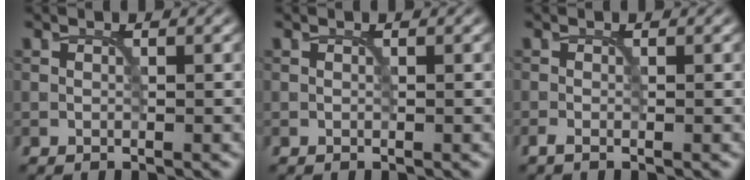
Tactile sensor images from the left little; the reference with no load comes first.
{"total": 0.0}
{"total": 0.8, "force": [-0.5, 0.1, 0.6], "torque": [-0.012, -0.003, -0.010]}